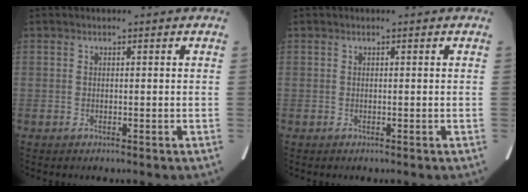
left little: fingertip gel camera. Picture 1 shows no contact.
{"total": 0.0}